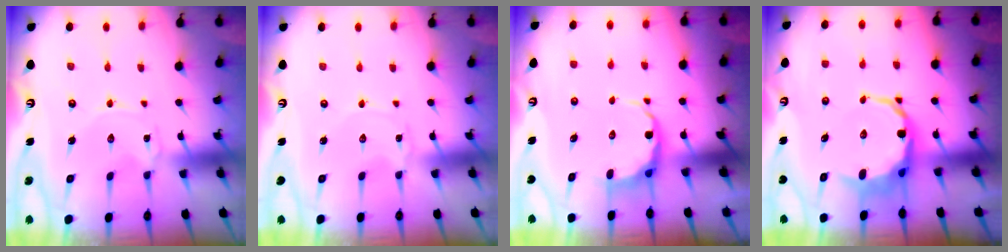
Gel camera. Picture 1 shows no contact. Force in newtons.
{"total": 0.6, "press": 0.6, "slide": 0.1}
{"total": 7.7, "press": 7.4, "slide": 1.9}
{"total": 9.7, "press": 9.3, "slide": 2.8}